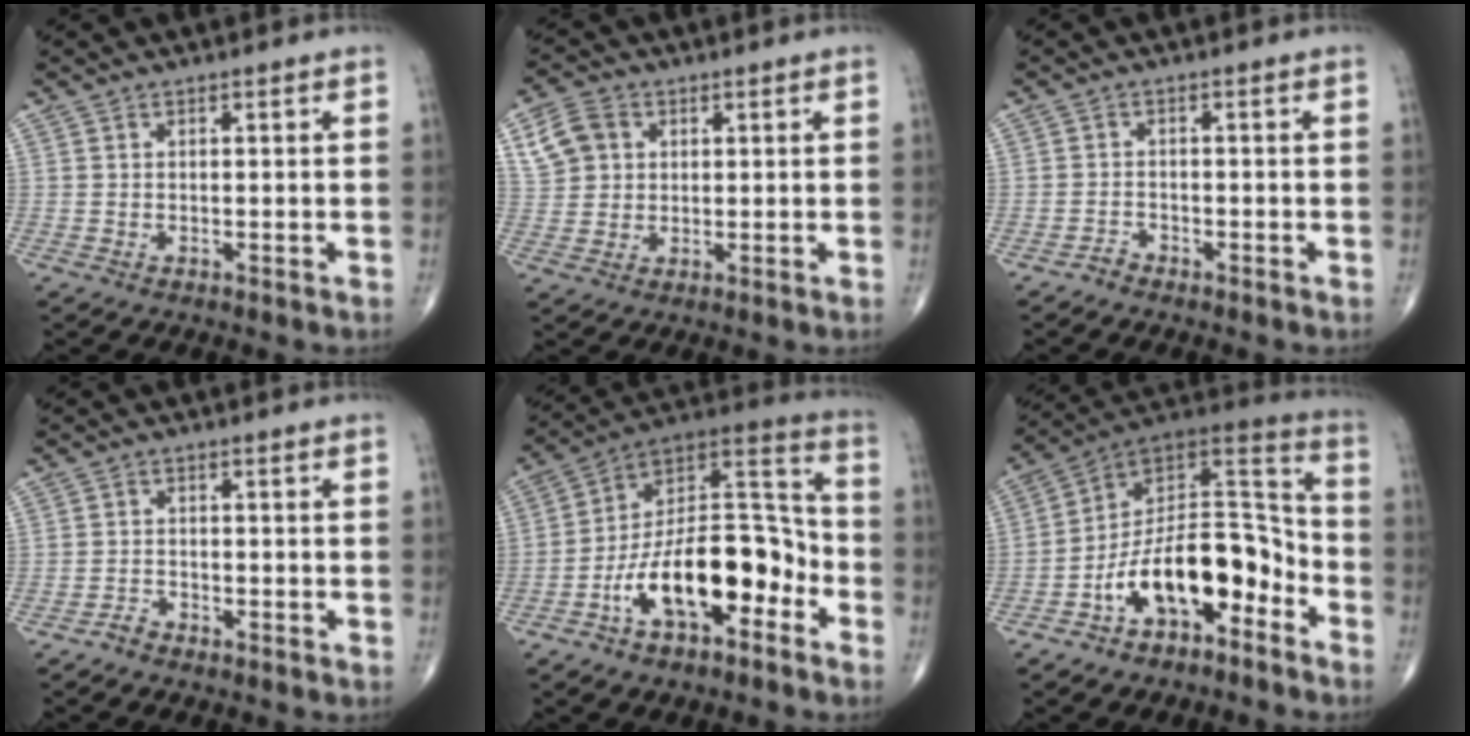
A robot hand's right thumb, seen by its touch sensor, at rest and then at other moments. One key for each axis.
{"total": 7.0, "fx": 2.4, "fy": 5.7, "fz": 3.2, "tx": -0.046, "ty": 0.001, "tz": 0.047}
{"total": 1.4, "fx": -1.3, "fy": 0.5, "fz": 0.0, "tx": -0.002, "ty": 0.001, "tz": -0.026}
{"total": 1.6, "fx": -1.4, "fy": 0.7, "fz": 0.2, "tx": -0.006, "ty": 0.004, "tz": -0.028}
{"total": 20.2, "fx": -7.9, "fy": 9.7, "fz": 15.9, "tx": -0.236, "ty": 0.079, "tz": -0.135}
{"total": 18.0, "fx": -8.0, "fy": 9.2, "fz": 13.2, "tx": -0.182, "ty": 0.093, "tz": -0.136}